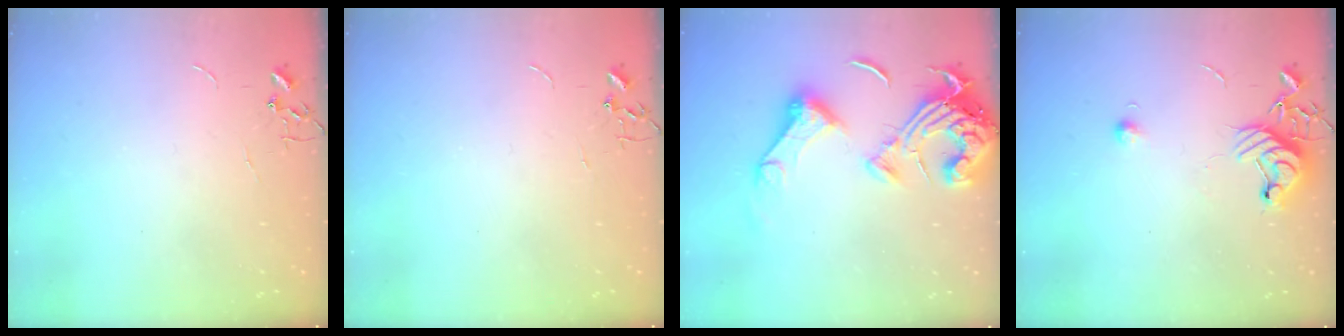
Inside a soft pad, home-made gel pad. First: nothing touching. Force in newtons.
{"total": 0.0}
{"total": 18.2, "press": 18.1, "slide": 2.0}
{"total": 10.3, "press": 10.2, "slide": 1.2}